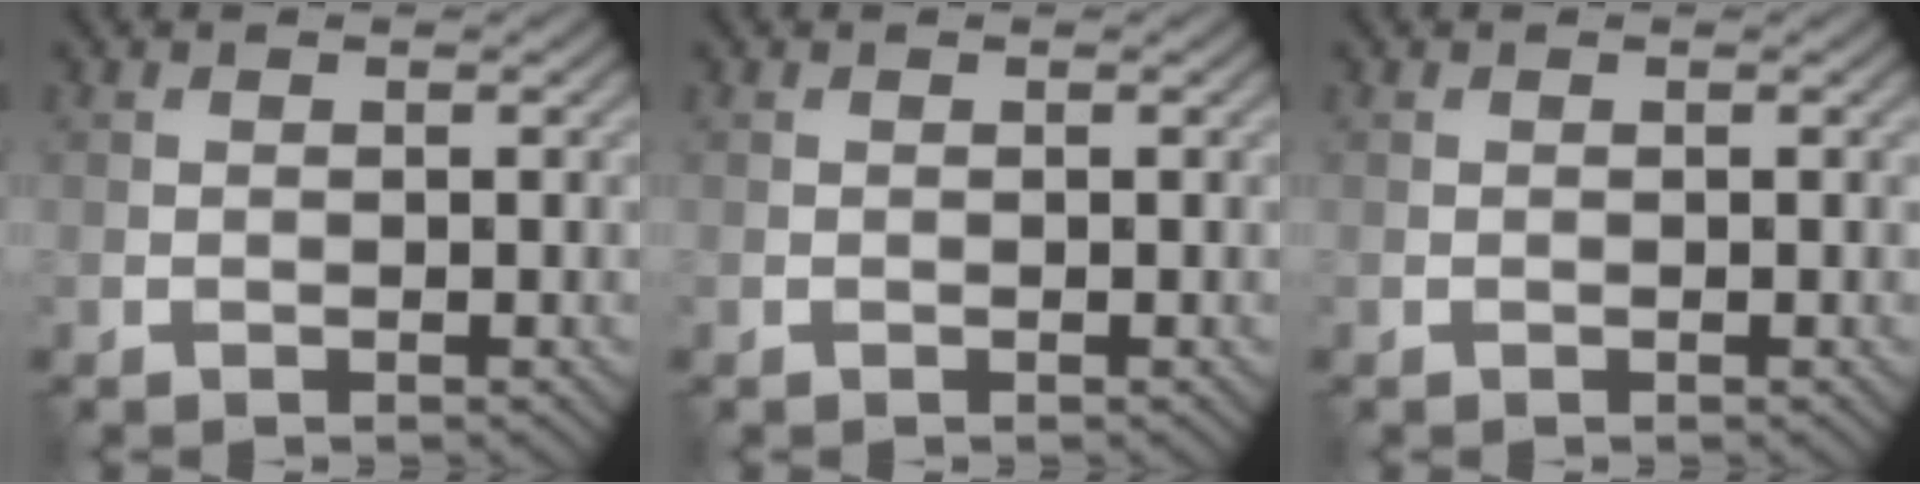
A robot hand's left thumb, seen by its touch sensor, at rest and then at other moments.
{"total": 0.0}
{"total": 0.0}